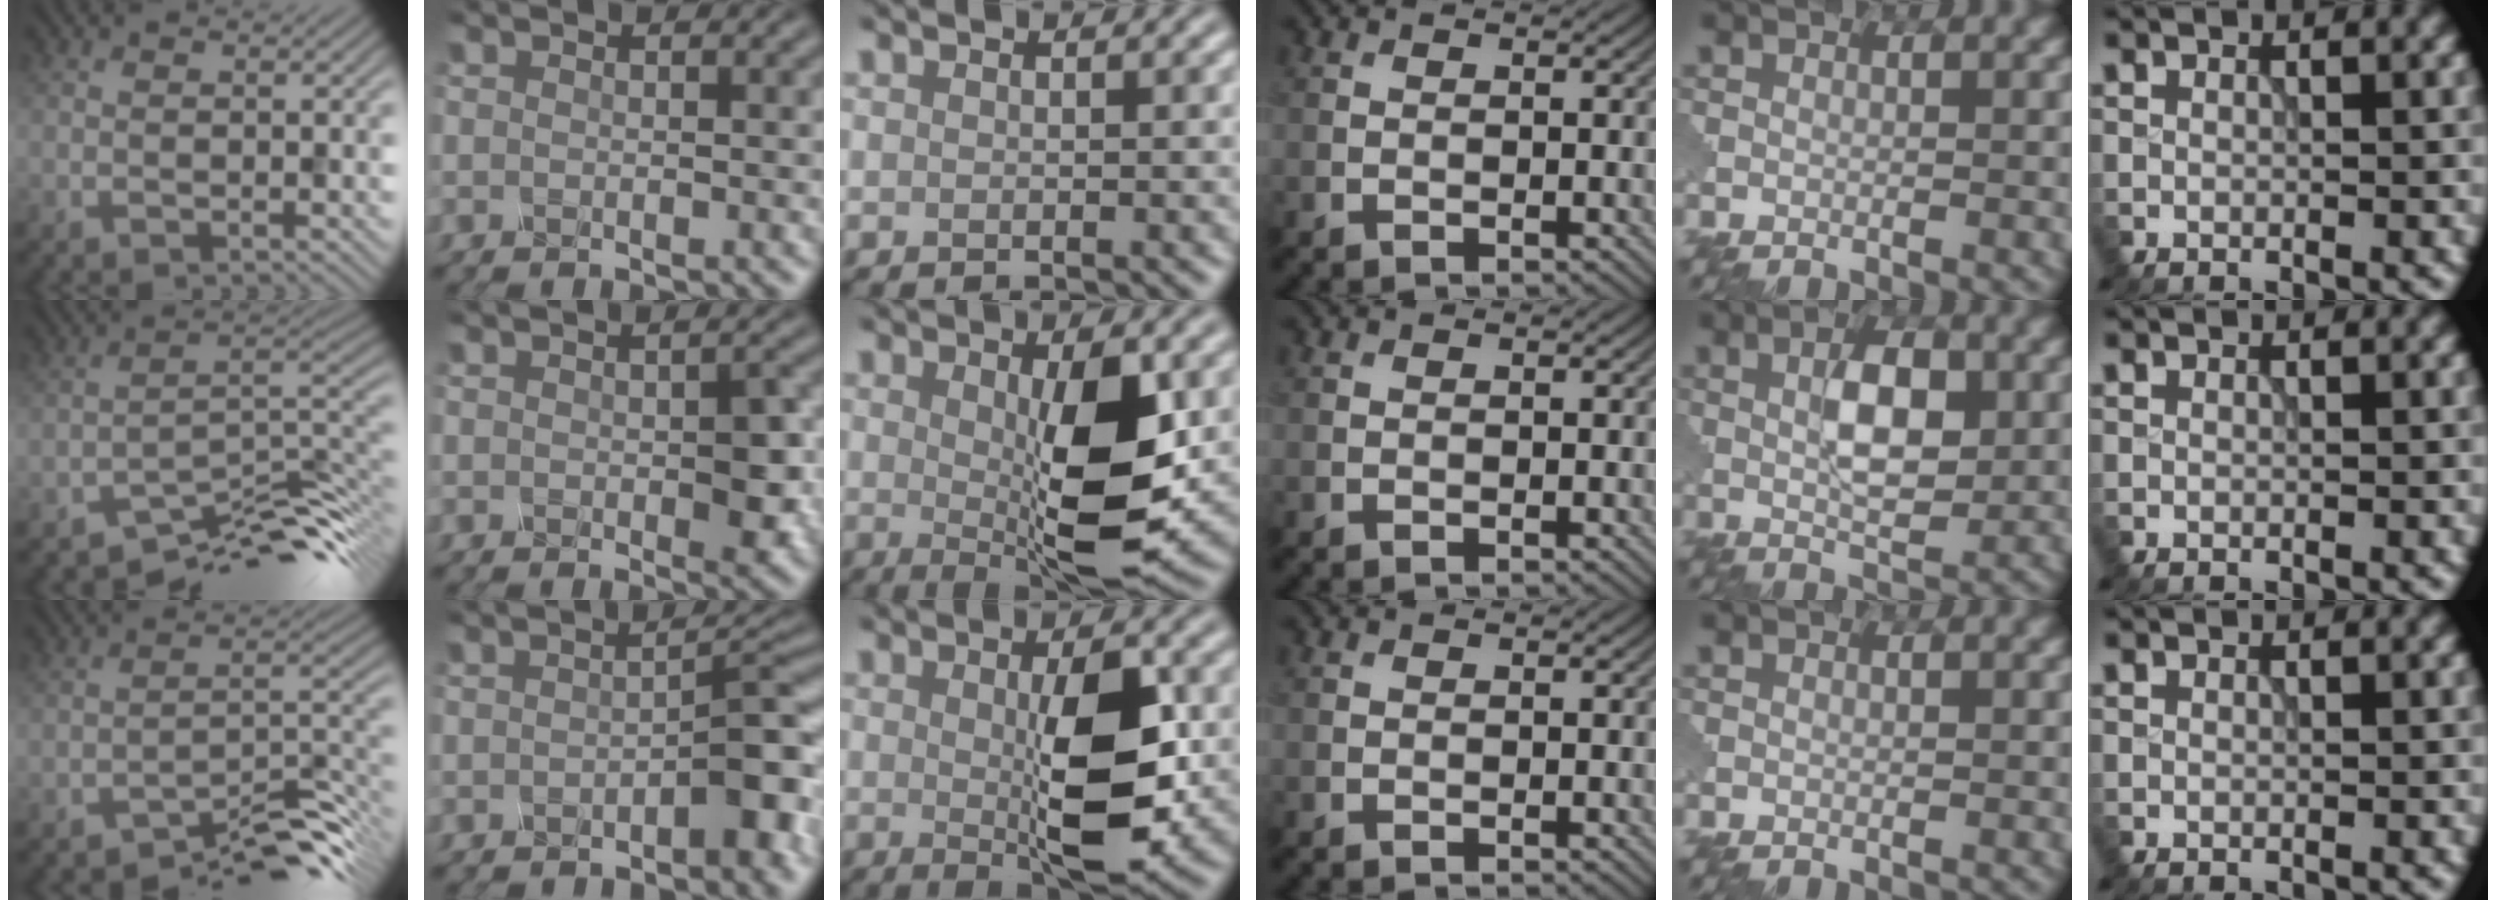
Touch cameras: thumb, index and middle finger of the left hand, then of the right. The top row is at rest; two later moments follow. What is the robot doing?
{"motion": "press", "object": "mechanical pencil"}